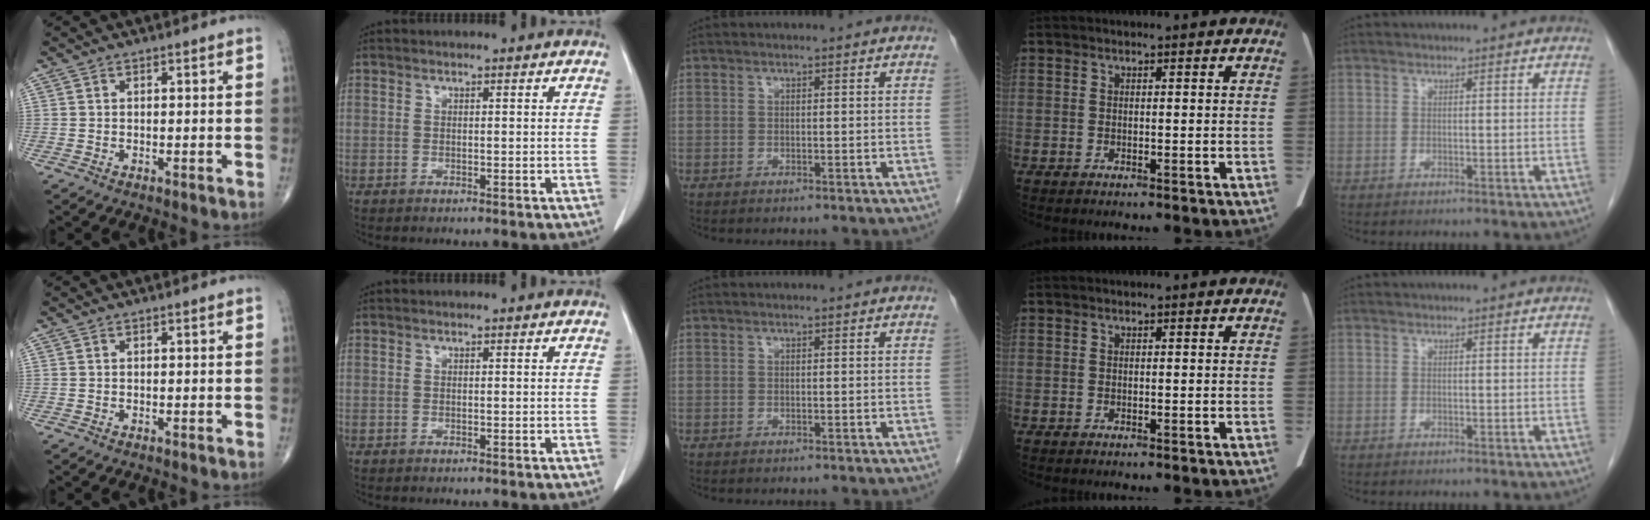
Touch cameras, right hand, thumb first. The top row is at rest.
{}